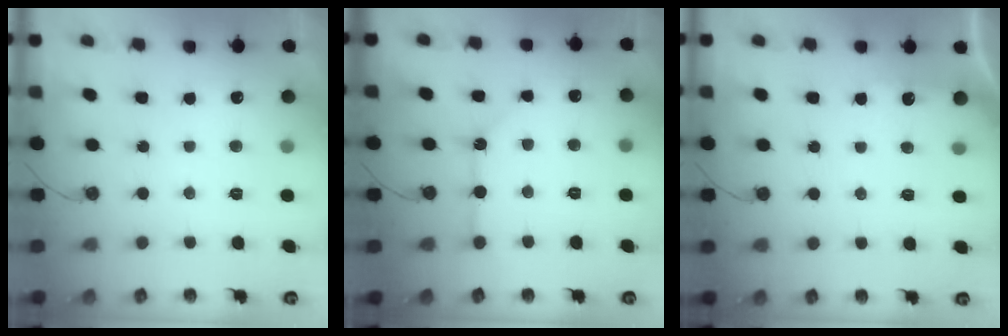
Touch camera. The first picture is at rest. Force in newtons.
{"total": 5.1, "press": 5.1, "slide": 0.5}
{"total": 3.2, "press": 3.2, "slide": 0.5}